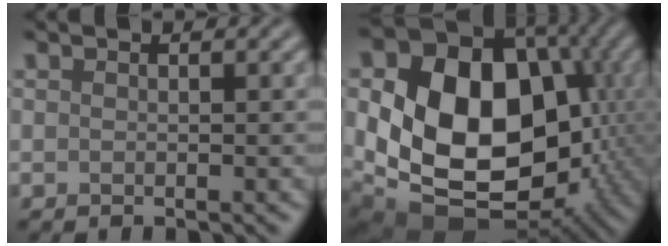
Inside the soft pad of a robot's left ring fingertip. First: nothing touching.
{"total": 19.9, "force": [-0.9, 15.1, 13.0], "torque": [-0.210, -0.015, -0.012]}